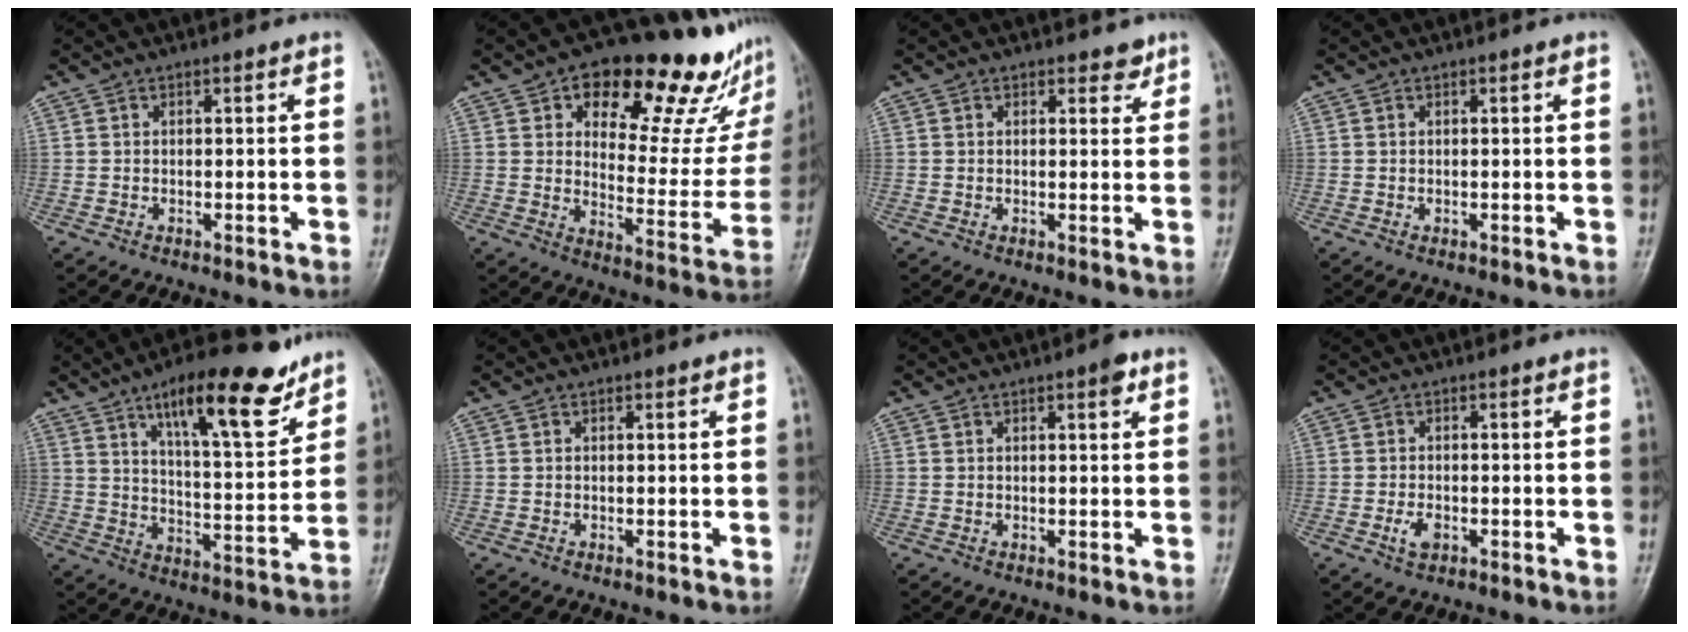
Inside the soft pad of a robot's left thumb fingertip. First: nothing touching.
{"total": 24.9, "force": [15.6, 11.2, 15.8], "torque": [-0.160, -0.063, 0.213]}
{"total": 2.1, "force": [1.6, 1.2, 0.8], "torque": [0.007, -0.009, 0.017]}
{"total": 0.0}
{"total": 17.6, "force": [11.1, 5.4, 12.6], "torque": [-0.164, -0.057, 0.179]}
{"total": 0.0}
{"total": 2.5, "force": [1.3, 0.7, 1.9], "torque": [-0.024, -0.004, 0.016]}
{"total": 2.4, "force": [-0.9, 1.4, 1.7], "torque": [-0.036, 0.001, -0.016]}